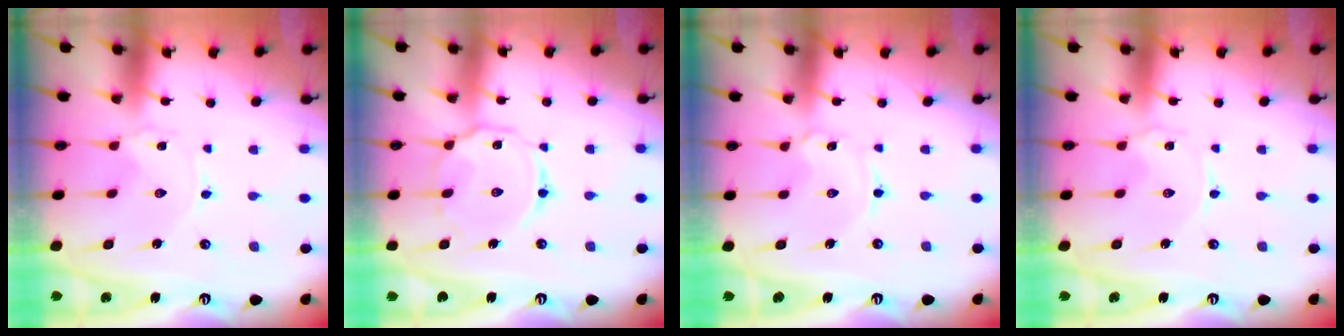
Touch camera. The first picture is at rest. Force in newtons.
{"total": 9.8, "press": 9.7, "slide": 0.6}
{"total": 1.7, "press": 1.7, "slide": 0.1}
{"total": 0.0}